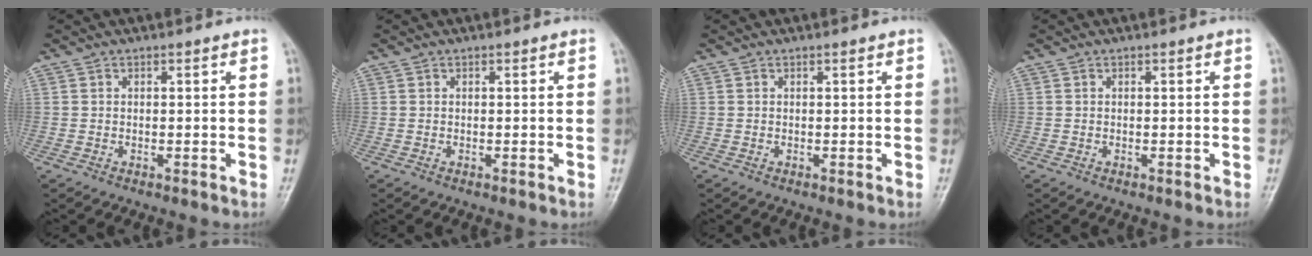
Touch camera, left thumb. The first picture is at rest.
{"total": 0.0}
{"total": 0.0}
{"total": 0.0}